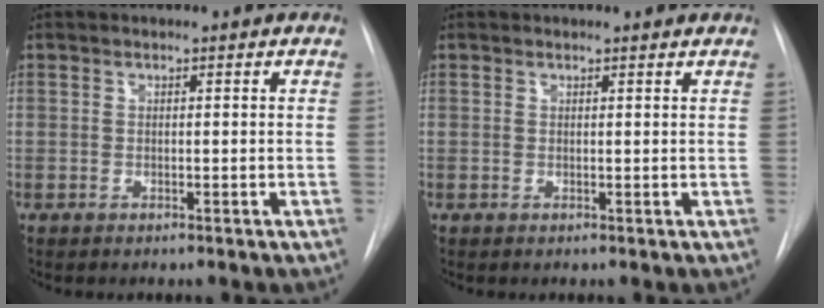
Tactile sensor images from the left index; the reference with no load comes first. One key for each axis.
{"total": 1.7, "fx": 1.7, "fy": -0.1, "fz": 0.1, "tx": -0.011, "ty": -0.001, "tz": 0.015}